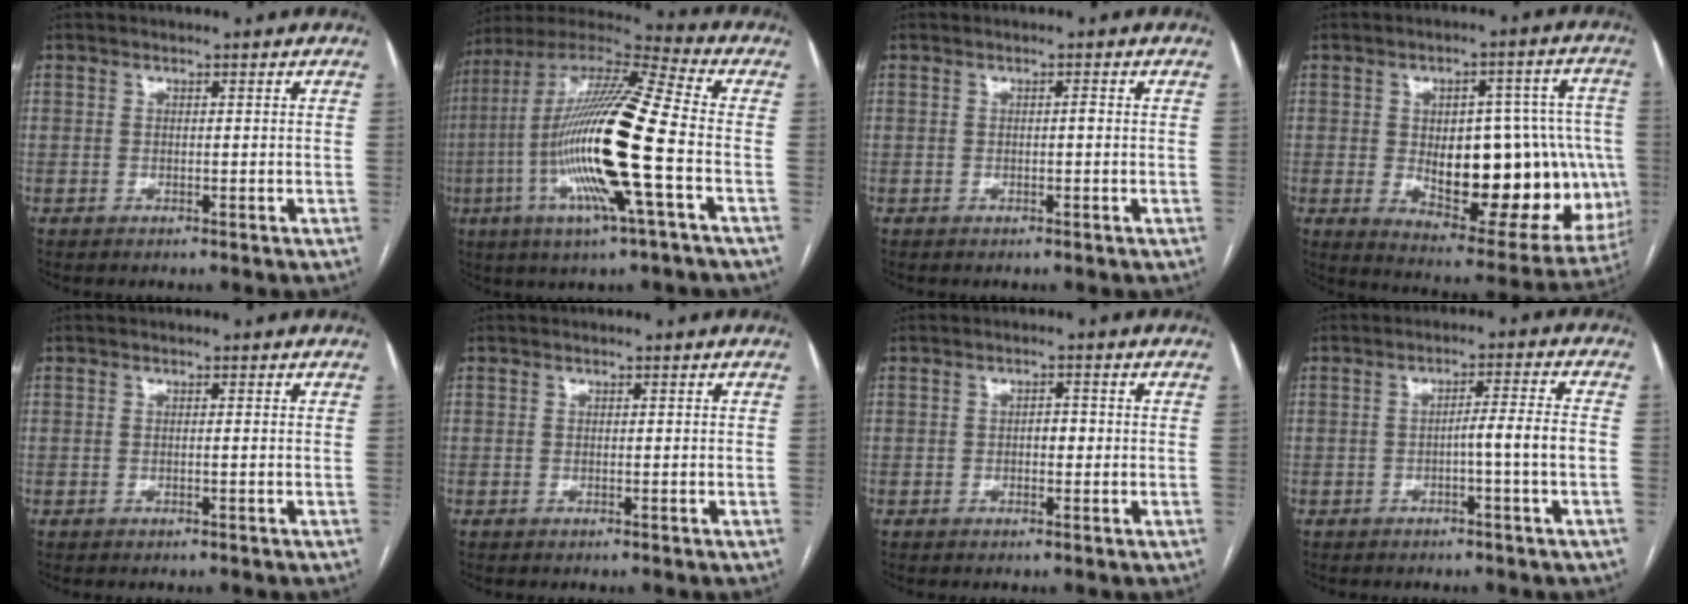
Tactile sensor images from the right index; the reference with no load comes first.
{"total": 20.7, "force": [-4.4, 0.8, 20.2], "torque": [-0.412, -0.013, -0.091]}
{"total": 0.5, "force": [-0.1, 0.0, 0.5], "torque": [-0.009, 0.001, -0.001]}
{"total": 23.9, "force": [-2.1, 10.0, 21.6], "torque": [-0.237, 0.019, 0.008]}
{"total": 0.0}
{"total": 0.0}
{"total": 1.7, "force": [-0.2, 0.9, 1.4], "torque": [-0.018, 0.004, -0.003]}
{"total": 4.7, "force": [-1.4, -0.9, 4.4], "torque": [-0.063, 0.009, -0.021]}